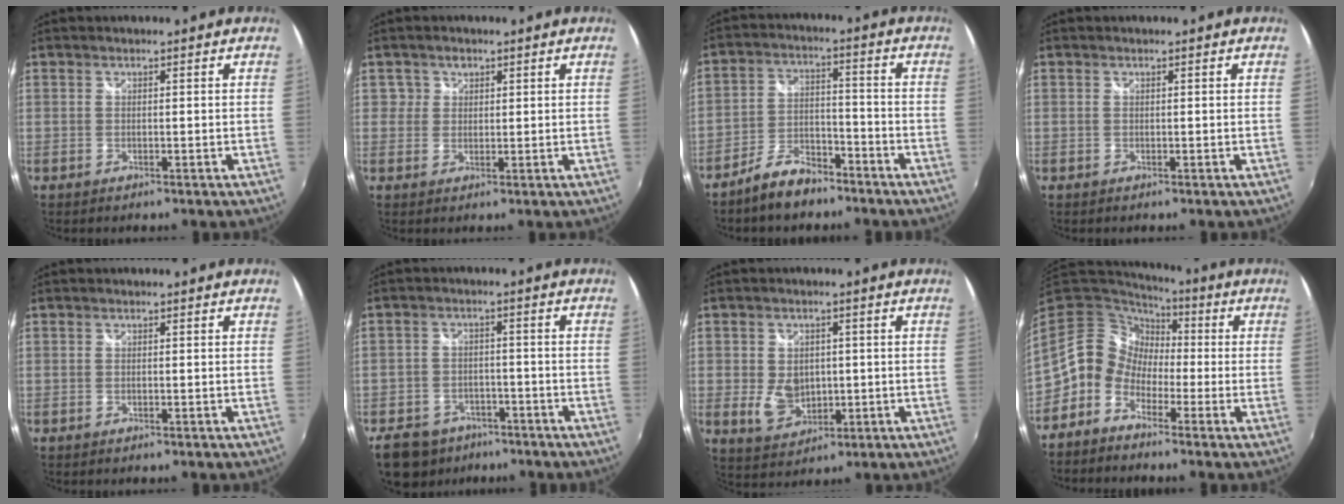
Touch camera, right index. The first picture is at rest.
{"total": 2.3, "force": [0.6, 2.2, 0.1], "torque": [0.002, 0.006, 0.006]}
{"total": 8.1, "force": [-6.4, 3.4, 3.6], "torque": [-0.085, 0.012, -0.111]}
{"total": 0.0}
{"total": 0.0}
{"total": 12.3, "force": [-8.4, 7.7, 4.7], "torque": [-0.134, 0.010, -0.120]}
{"total": 6.6, "force": [-0.4, 5.1, 4.3], "torque": [-0.086, -0.004, 0.002]}
{"total": 10.0, "force": [-2.4, 8.8, 4.3], "torque": [-0.083, 0.032, -0.067]}